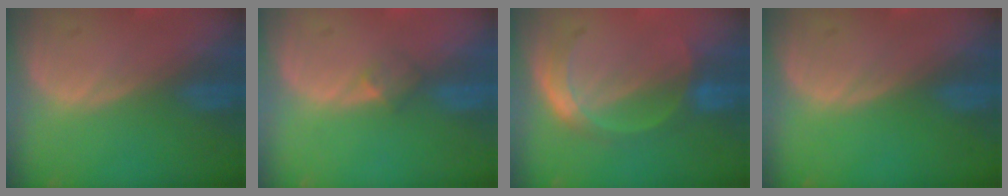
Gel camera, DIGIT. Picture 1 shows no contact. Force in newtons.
{"total": 2.0, "press": 1.6, "slide": 1.1}
{"total": 4.6, "press": 4.5, "slide": 0.6}
{"total": 0.0}